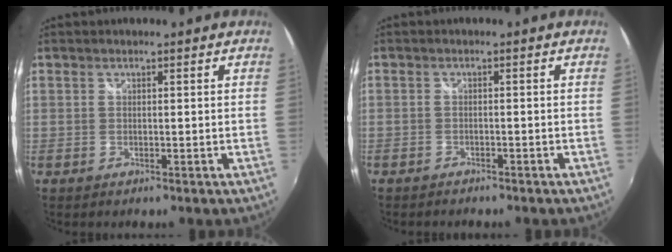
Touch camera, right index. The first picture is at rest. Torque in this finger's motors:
{"motor_torque": [-0.09, -0.04, -0.90, -0.21]}